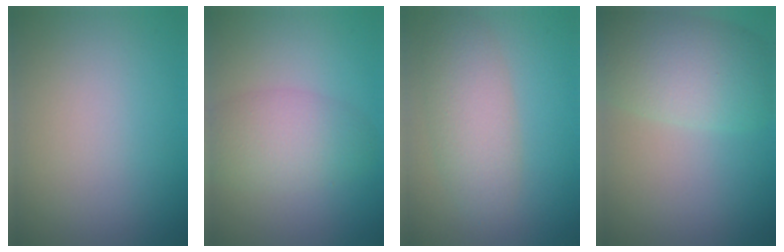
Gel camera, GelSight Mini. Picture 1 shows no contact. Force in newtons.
{"total": 4.2, "press": 4.2, "slide": 0.2}
{"total": 4.3, "press": 4.3, "slide": 0.1}
{"total": 6.9, "press": 6.9, "slide": 0.3}